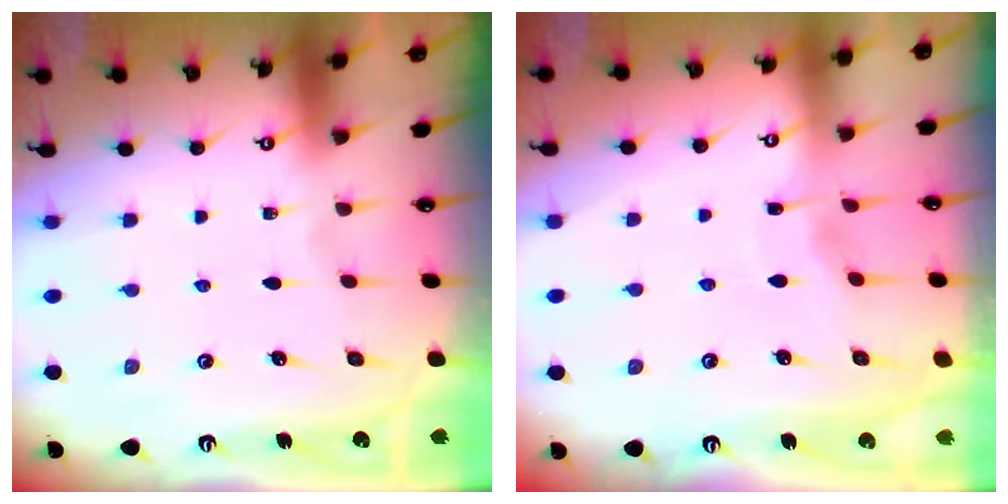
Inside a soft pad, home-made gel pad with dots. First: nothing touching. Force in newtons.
{"total": 2.7, "press": 2.6, "slide": 0.4}